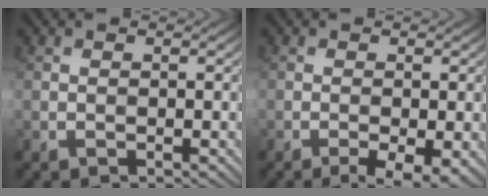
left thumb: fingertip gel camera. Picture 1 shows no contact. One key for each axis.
{"total": 3.7, "fx": -1.9, "fy": 0.9, "fz": 3.1, "tx": -0.050, "ty": -0.002, "tz": -0.024}